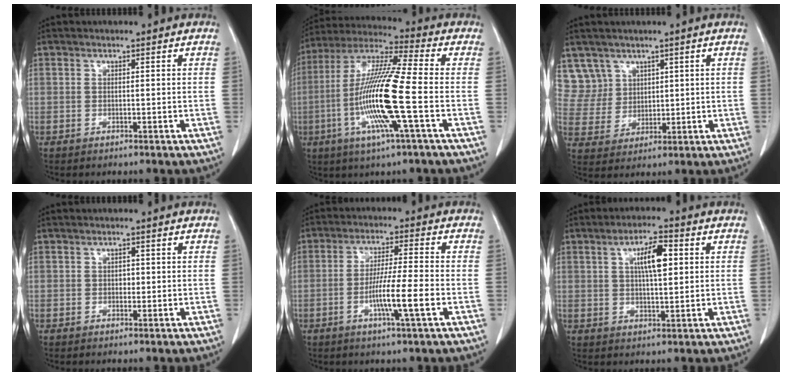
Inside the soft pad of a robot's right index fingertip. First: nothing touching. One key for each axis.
{"total": 15.9, "fx": -3.7, "fy": -0.2, "fz": 15.4, "tx": -0.311, "ty": -0.008, "tz": -0.082}
{"total": 6.4, "fx": 4.0, "fy": 5.0, "fz": -0.4, "tx": 0.015, "ty": 0.007, "tz": 0.089}
{"total": 1.0, "fx": 0.0, "fy": 0.7, "fz": 0.6, "tx": -0.008, "ty": 0.002, "tz": 0.000}
{"total": 8.0, "fx": -2.6, "fy": -0.5, "fz": 7.6, "tx": -0.135, "ty": -0.007, "tz": -0.050}
{"total": 6.4, "fx": 1.8, "fy": 1.6, "fz": 6.0, "tx": -0.104, "ty": 0.007, "tz": 0.031}